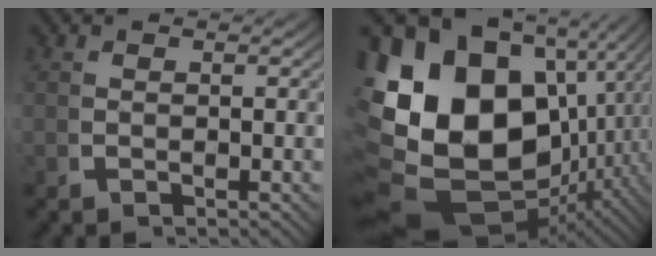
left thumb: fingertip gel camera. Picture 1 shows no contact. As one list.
[{"total": 25.5, "force": [-1.3, 18.2, 17.8], "torque": [-0.355, -0.094, 0.015]}]